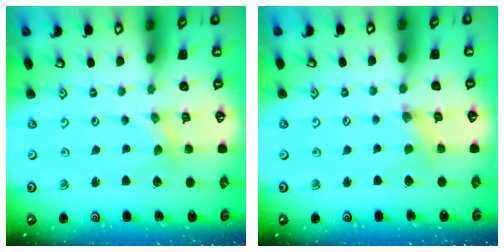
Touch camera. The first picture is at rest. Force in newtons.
{"total": 0.9, "press": 0.8, "slide": 0.3}